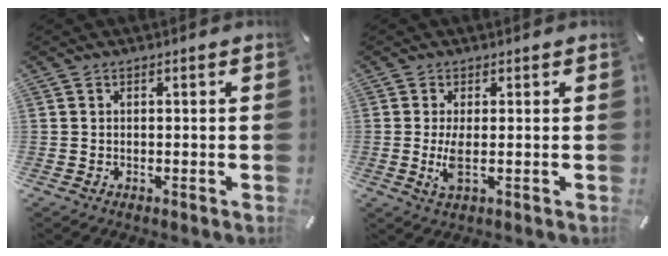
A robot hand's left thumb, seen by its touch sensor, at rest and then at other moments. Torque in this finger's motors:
{"motor_torque": [1.22, 1.82, 0.85, -0.04, 0.09]}